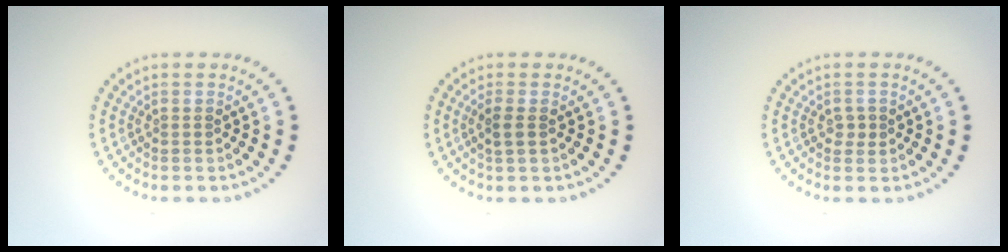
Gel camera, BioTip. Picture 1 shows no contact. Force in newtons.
{"total": 1.4, "press": 1.3, "slide": 0.4}
{"total": 1.1, "press": 1.1, "slide": 0.3}